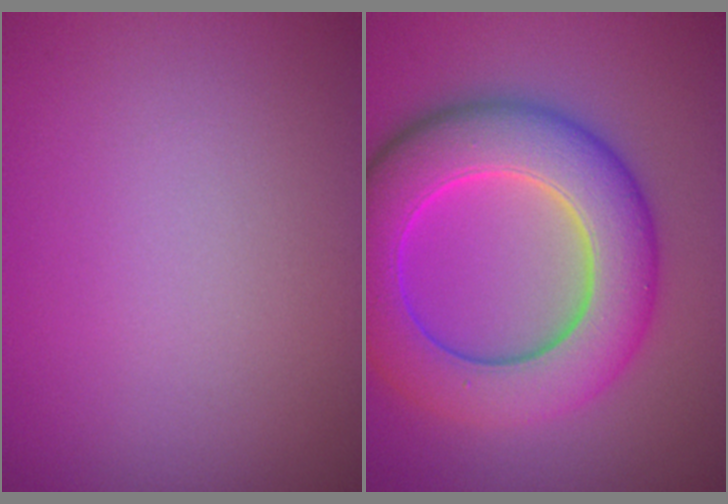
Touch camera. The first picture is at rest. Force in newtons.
{"total": 9.5, "press": 9.5, "slide": 0.2}